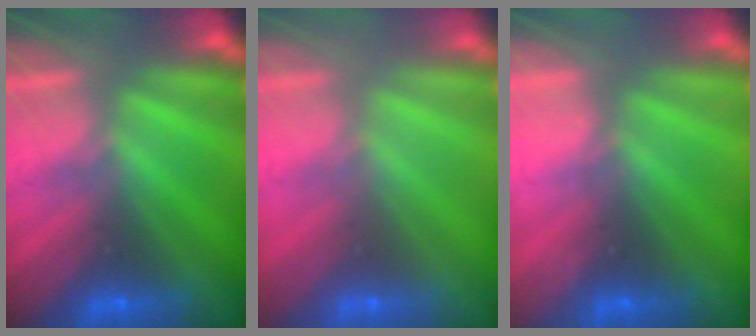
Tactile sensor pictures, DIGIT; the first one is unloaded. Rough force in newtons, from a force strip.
{"total": 3.1}
{"total": 2.2}